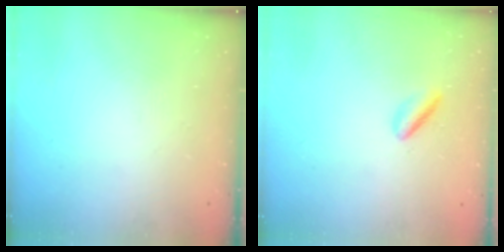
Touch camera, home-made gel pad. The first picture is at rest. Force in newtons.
{"total": 2.9, "press": 2.9, "slide": 0.4}